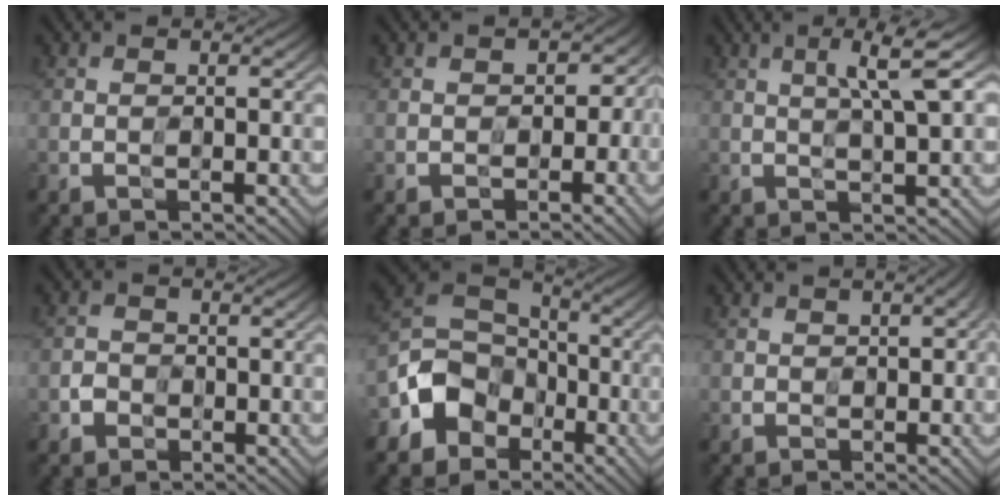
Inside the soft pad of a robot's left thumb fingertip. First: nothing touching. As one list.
[{"total": 1.5, "force": [-0.6, 1.3, 0.1], "torque": [0.006, -0.006, -0.009]}, {"total": 4.6, "force": [2.0, 0.4, 4.2], "torque": [-0.077, 0.012, 0.039]}, {"total": 1.6, "force": [-0.9, 1.3, -0.3], "torque": [0.007, -0.001, -0.018]}, {"total": 8.6, "force": [-4.3, 6.8, 2.9], "torque": [-0.064, -0.006, -0.102]}, {"total": 1.1, "force": [-0.2, 0.7, 0.9], "torque": [-0.010, -0.004, 0.000]}]